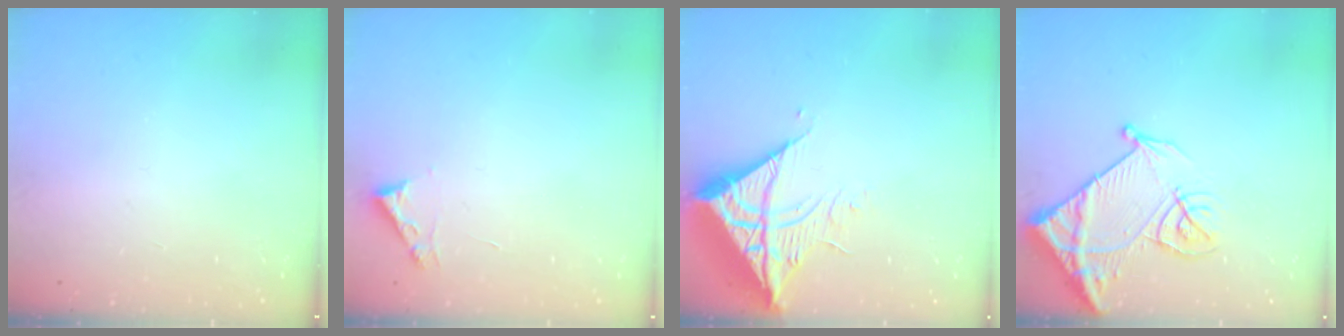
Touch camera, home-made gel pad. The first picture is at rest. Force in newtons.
{"total": 2.7, "press": 2.7, "slide": 0.3}
{"total": 11.2, "press": 11.1, "slide": 1.4}
{"total": 13.7, "press": 13.6, "slide": 1.6}